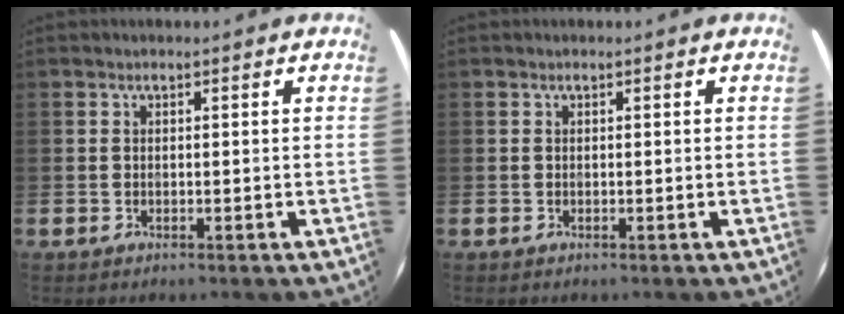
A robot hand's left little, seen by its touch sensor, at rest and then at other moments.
{"total": 0.0}